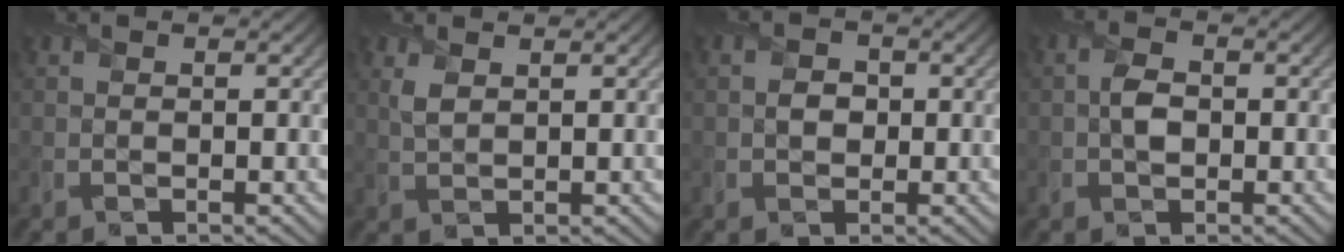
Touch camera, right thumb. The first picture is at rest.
{"total": 2.0, "force": [1.1, 0.9, 1.3], "torque": [-0.039, 0.001, 0.026]}
{"total": 1.7, "force": [-0.3, 1.6, 0.7], "torque": [-0.011, -0.006, -0.010]}
{"total": 2.4, "force": [-0.3, 1.6, 1.7], "torque": [-0.036, 0.001, -0.007]}